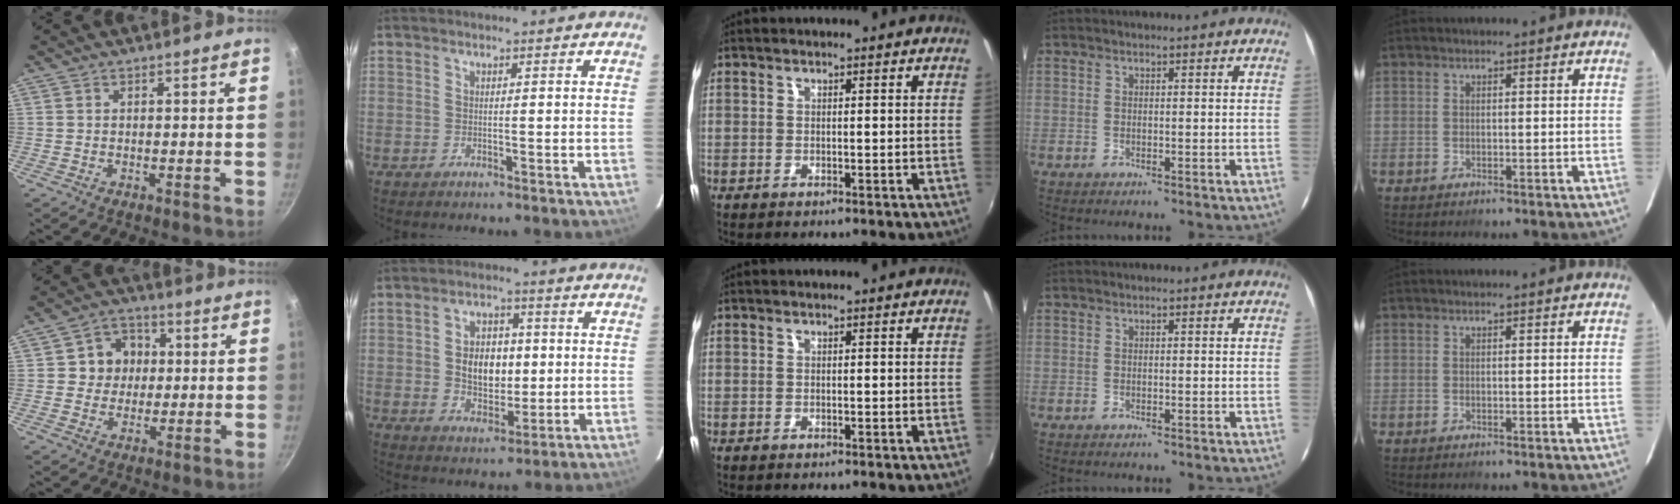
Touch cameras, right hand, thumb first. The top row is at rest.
{"thumb": {"total": 7.6, "force": [1.0, 6.9, 2.9], "torque": [-0.002, 0.006, 0.005]}, "index": {"total": 8.8, "force": [0.3, 6.0, 6.5], "torque": [-0.119, 0.012, 0.014]}}